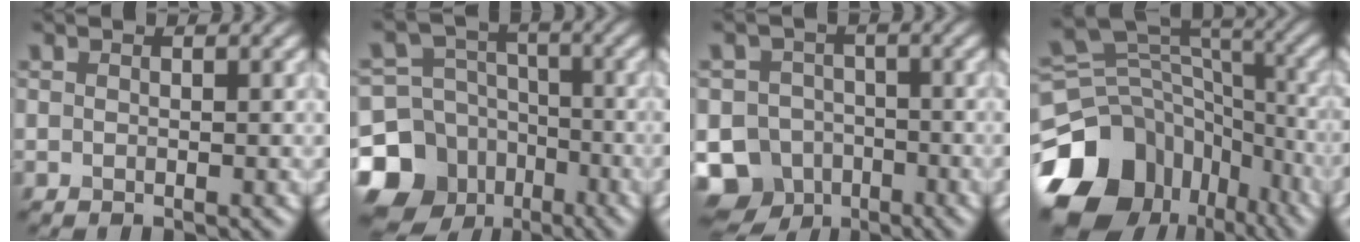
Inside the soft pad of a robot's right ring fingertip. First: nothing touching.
{"total": 13.8, "force": [-6.7, 11.5, 3.5], "torque": [-0.090, -0.038, -0.129]}
{"total": 9.9, "force": [-5.6, 7.8, 2.4], "torque": [-0.026, -0.027, -0.121]}
{"total": 16.6, "force": [-9.0, 12.4, 6.4], "torque": [-0.154, -0.012, -0.123]}